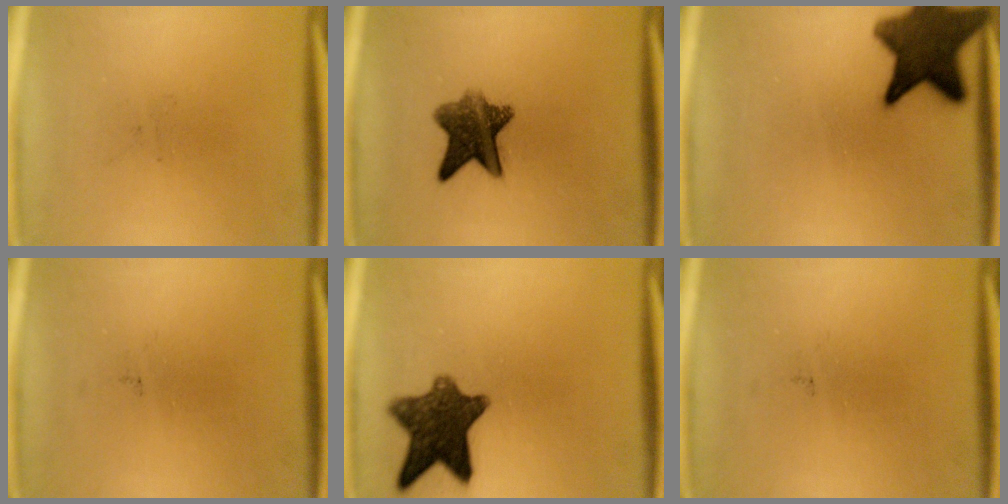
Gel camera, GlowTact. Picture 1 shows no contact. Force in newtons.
{"total": 8.4}
{"total": 13.4}
{"total": 0.0}
{"total": 11.0}
{"total": 0.0}